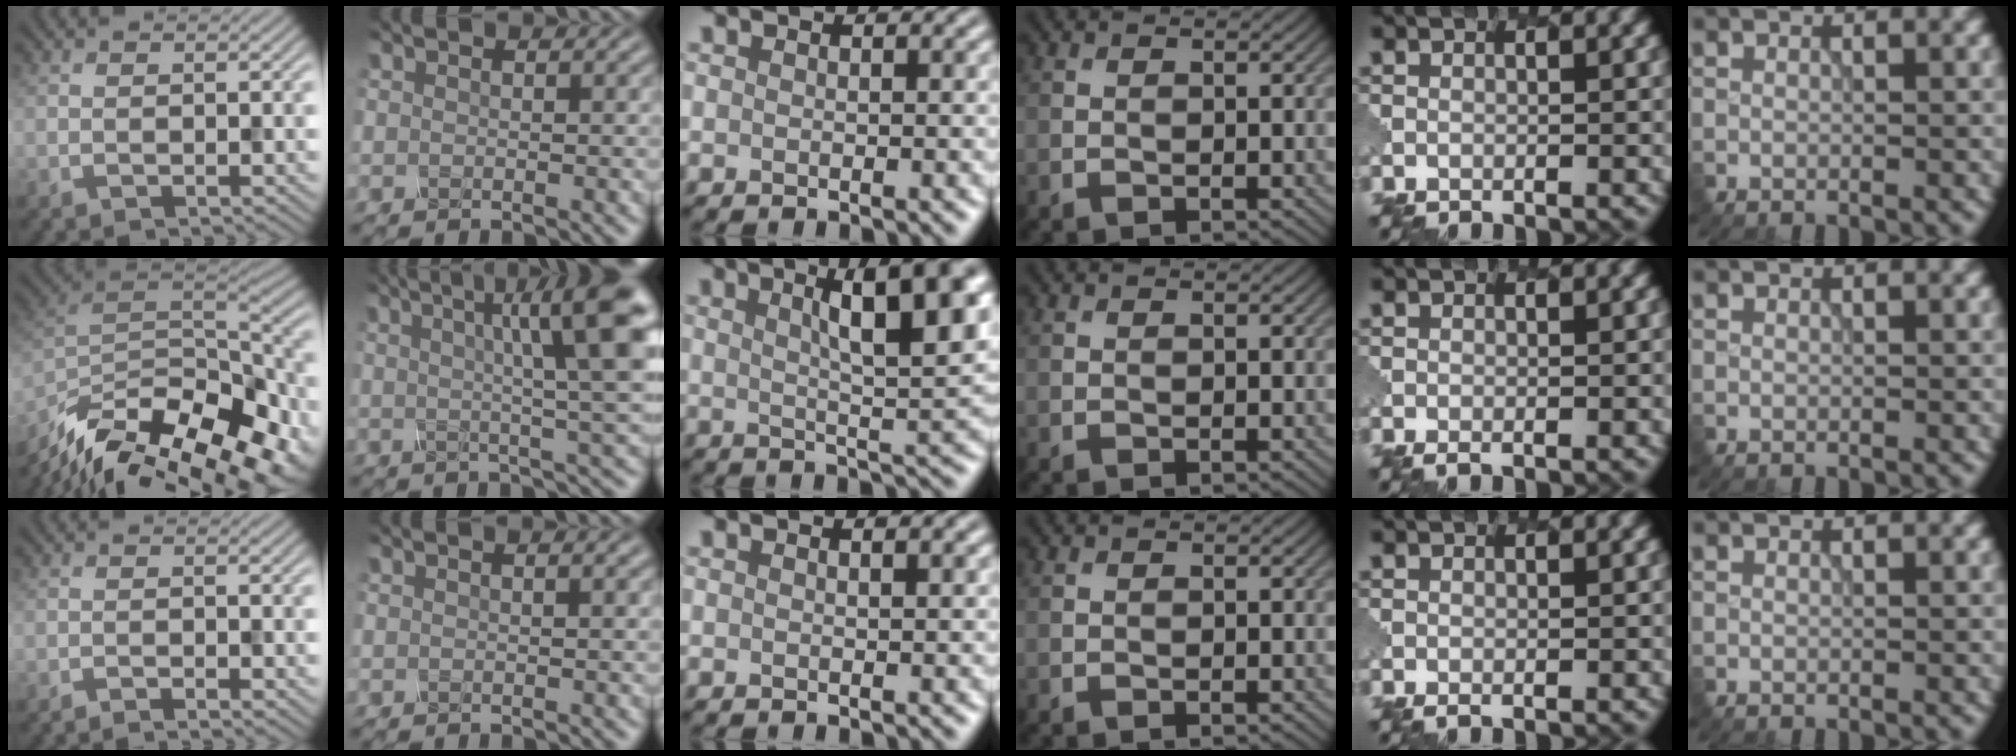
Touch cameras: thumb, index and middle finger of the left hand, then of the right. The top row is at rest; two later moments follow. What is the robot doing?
{"motion": "twist", "object": "rubiks cube"}